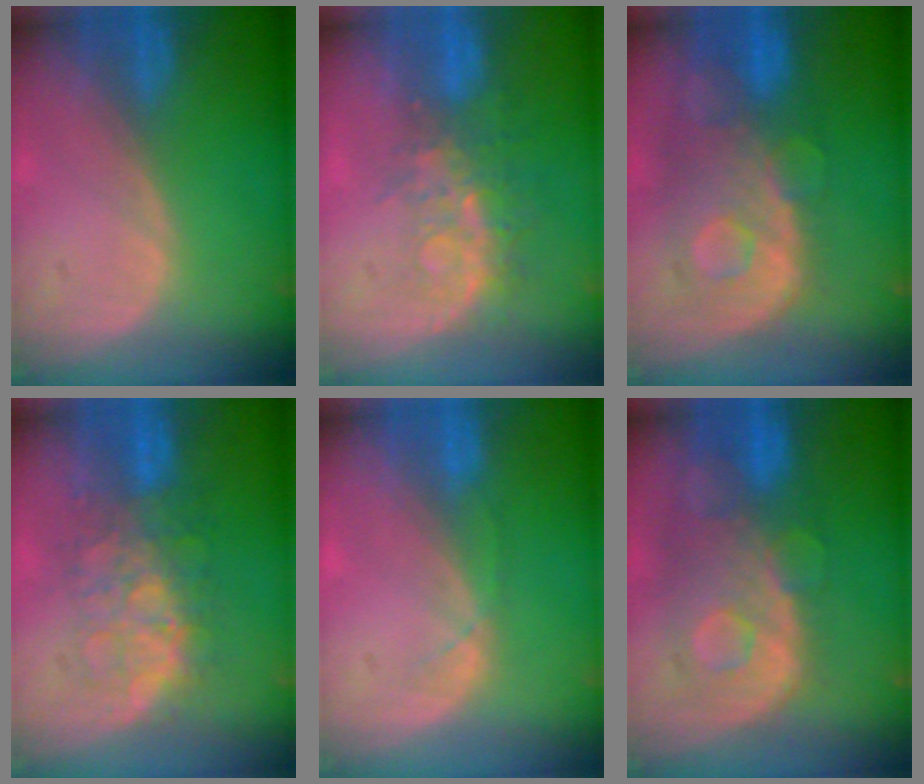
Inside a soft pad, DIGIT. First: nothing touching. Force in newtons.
{"total": 8.5, "press": 7.0, "slide": 4.7}
{"total": 11.1, "press": 9.7, "slide": 5.4}
{"total": 8.0, "press": 8.0, "slide": 0.6}
{"total": 1.4, "press": 1.3, "slide": 0.3}
{"total": 11.1, "press": 9.7, "slide": 5.4}